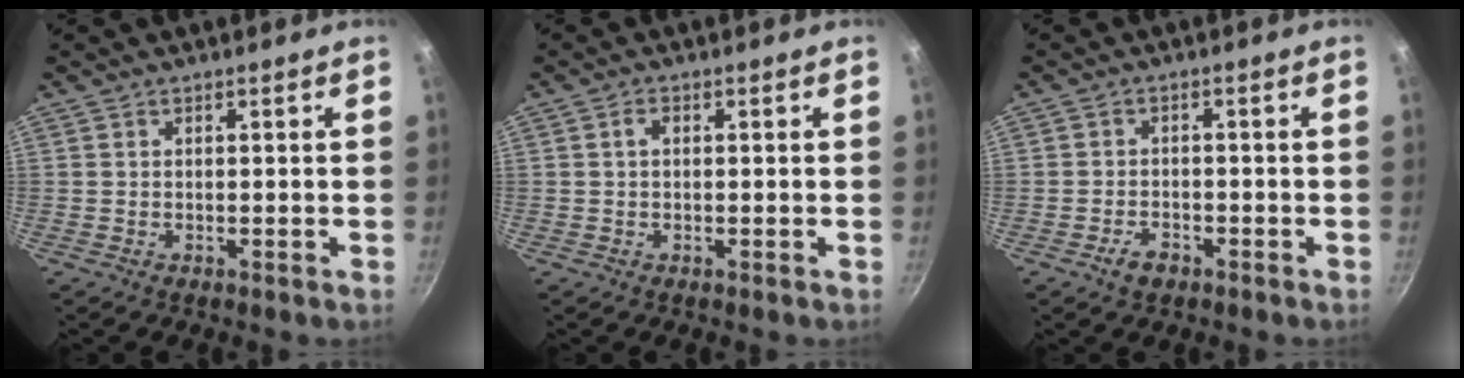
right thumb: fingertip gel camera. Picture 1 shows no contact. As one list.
[{"total": 1.3, "force": [0.1, 0.9, 0.9], "torque": [-0.017, 0.005, 0.001]}, {"total": 3.2, "force": [-2.0, 2.0, 1.6], "torque": [-0.022, 0.018, -0.034]}]